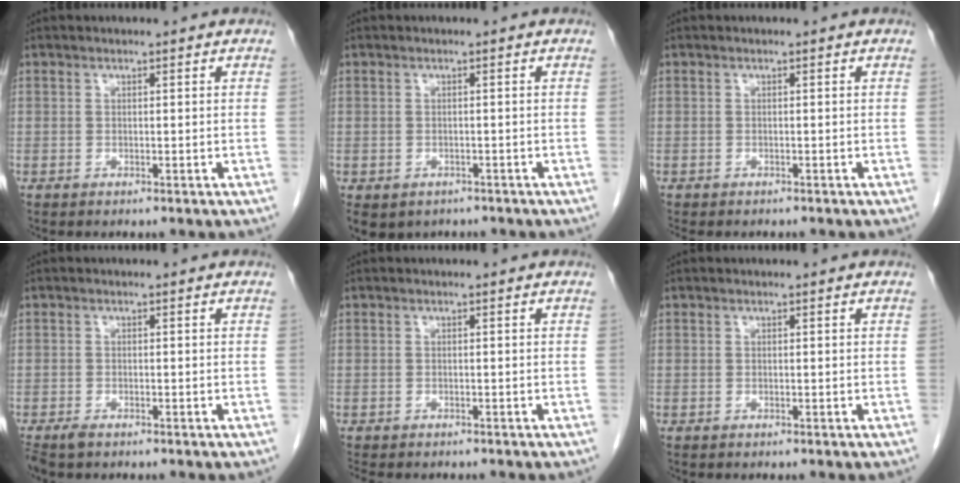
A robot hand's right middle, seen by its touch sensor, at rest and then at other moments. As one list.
[{"total": 5.4, "force": [-3.7, 3.7, 1.2], "torque": [-0.019, 0.003, -0.047]}, {"total": 3.3, "force": [-2.9, 1.1, 1.2], "torque": [-0.016, -0.006, -0.036]}, {"total": 2.6, "force": [-2.0, 1.0, 1.4], "torque": [-0.031, -0.007, -0.032]}, {"total": 5.1, "force": [-4.4, 1.6, 1.9], "torque": [-0.028, -0.007, -0.060]}, {"total": 0.0}]